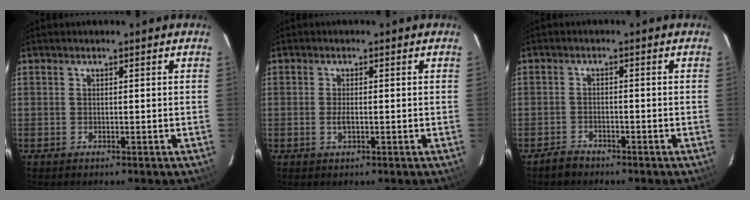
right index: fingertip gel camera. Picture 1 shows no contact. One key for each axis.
{"total": 1.8, "fx": -0.4, "fy": 0.6, "fz": 1.6, "tx": -0.034, "ty": 0.000, "tz": -0.008}
{"total": 2.7, "fx": -2.3, "fy": 1.4, "fz": 0.5, "tx": -0.017, "ty": 0.009, "tz": -0.037}